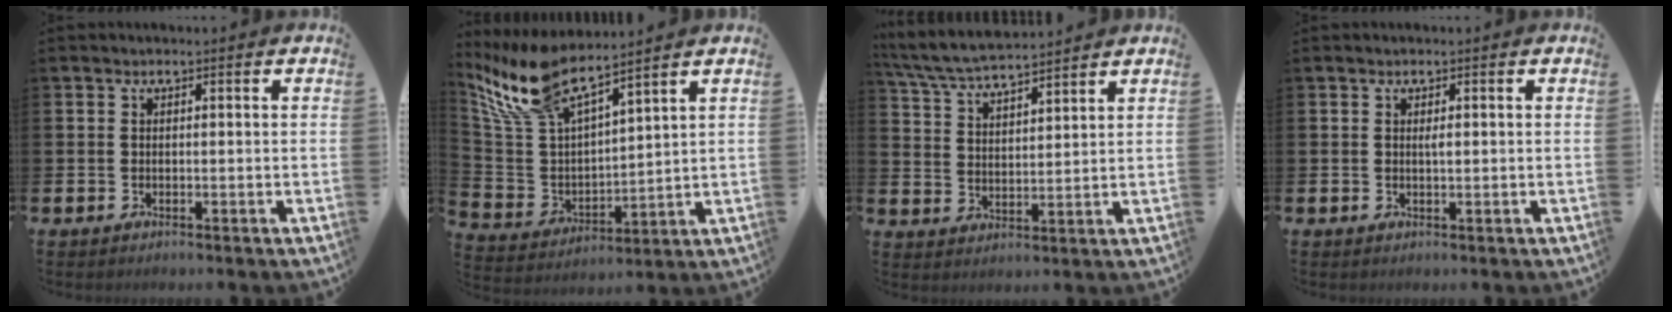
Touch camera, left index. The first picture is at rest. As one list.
[{"total": 10.1, "force": [8.8, 2.5, 4.4], "torque": [-0.122, -0.040, 0.155]}, {"total": 6.1, "force": [5.9, 0.5, 1.3], "torque": [-0.046, -0.033, 0.105]}, {"total": 0.9, "force": [0.3, 0.2, 0.8], "torque": [-0.022, 0.002, 0.006]}]